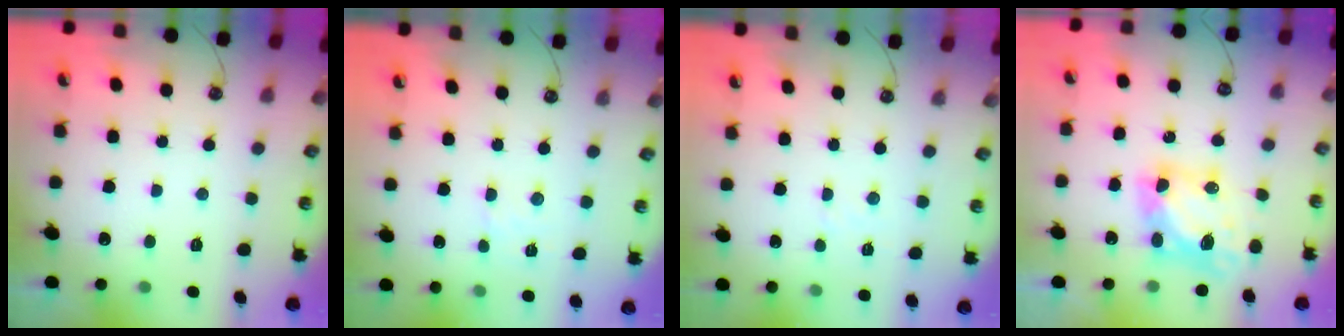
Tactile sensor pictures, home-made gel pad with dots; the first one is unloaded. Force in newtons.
{"total": 2.5, "press": 2.5, "slide": 0.4}
{"total": 2.1, "press": 2.1, "slide": 0.4}
{"total": 7.0, "press": 7.0, "slide": 0.6}